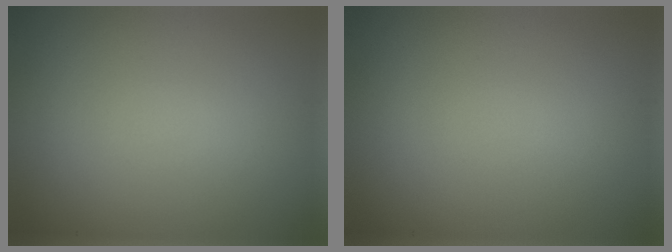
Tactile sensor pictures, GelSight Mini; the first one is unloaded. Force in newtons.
{"total": 0.0}